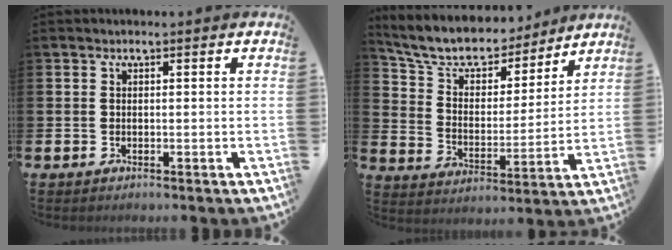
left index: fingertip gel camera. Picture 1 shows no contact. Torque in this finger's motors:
{"motor_torque": [0.19, -0.50, 0.49, 0.18]}